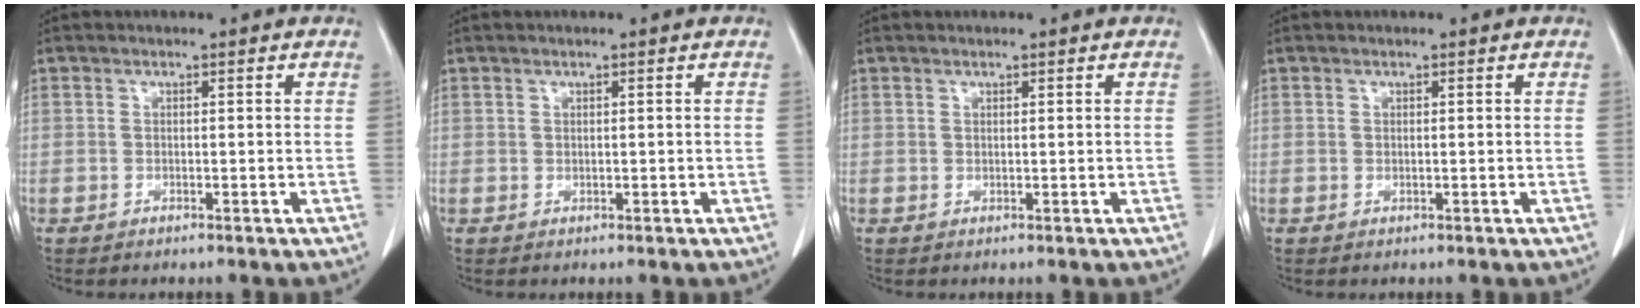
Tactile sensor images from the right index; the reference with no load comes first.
{"total": 0.0}
{"total": 0.0}
{"total": 0.0}